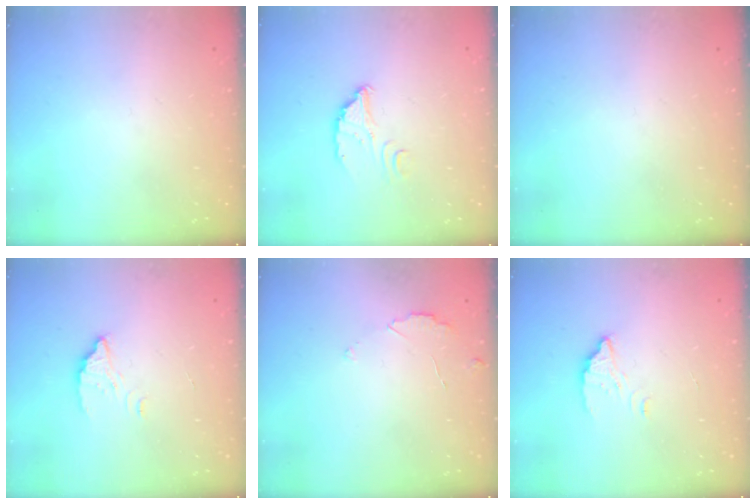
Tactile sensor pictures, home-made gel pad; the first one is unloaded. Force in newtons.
{"total": 2.9, "press": 2.9, "slide": 0.3}
{"total": 0.0}
{"total": 2.7, "press": 2.7, "slide": 0.1}
{"total": 2.7, "press": 2.6, "slide": 0.3}
{"total": 2.7, "press": 2.7, "slide": 0.1}